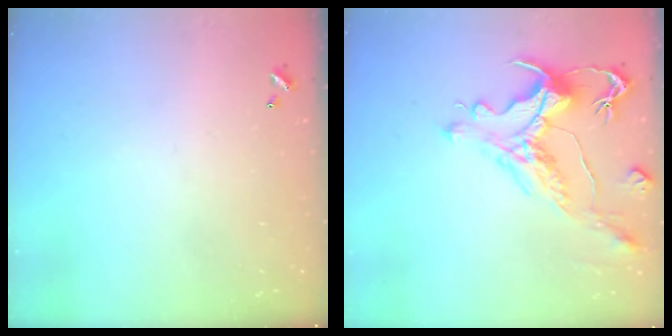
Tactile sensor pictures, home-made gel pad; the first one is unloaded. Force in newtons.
{"total": 2.4, "press": 2.0, "slide": 1.3}